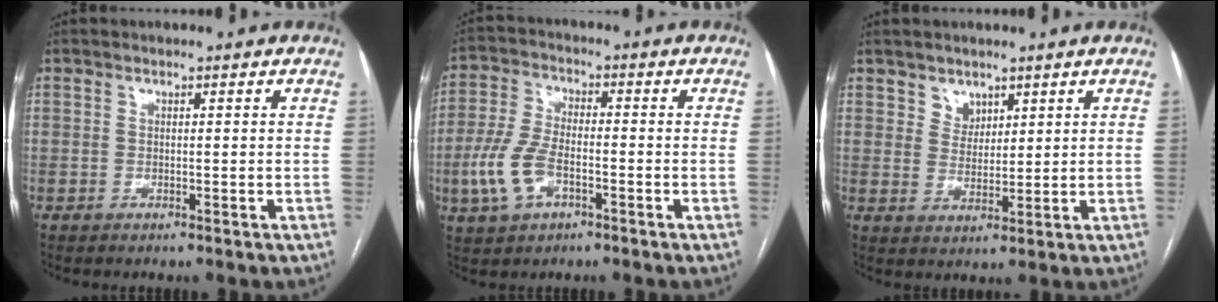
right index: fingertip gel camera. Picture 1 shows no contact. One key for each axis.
{"total": 8.8, "fx": -2.9, "fy": 4.5, "fz": 6.9, "tx": -0.166, "ty": 0.006, "tz": -0.054}
{"total": 3.3, "fx": 2.2, "fy": 2.4, "fz": 0.7, "tx": -0.006, "ty": 0.000, "tz": 0.042}